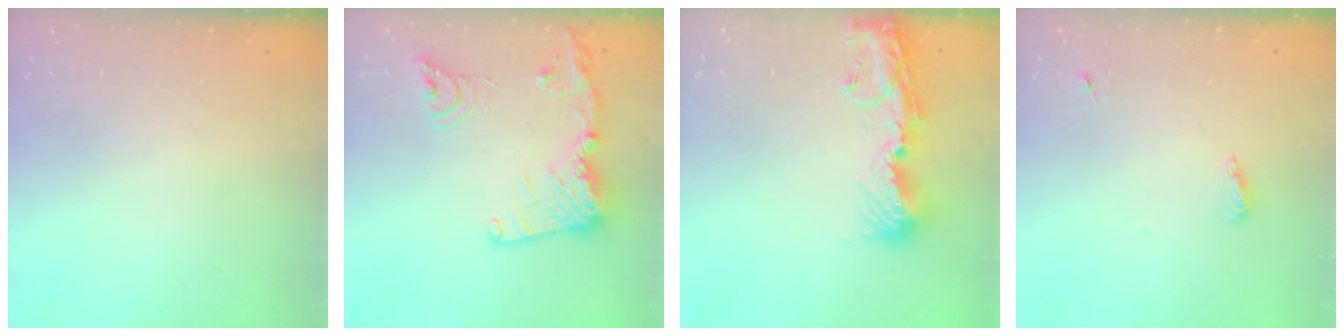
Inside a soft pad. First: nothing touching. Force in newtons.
{"total": 18.5, "press": 18.4, "slide": 1.7}
{"total": 12.9, "press": 12.9, "slide": 1.3}
{"total": 4.6, "press": 4.4, "slide": 1.0}